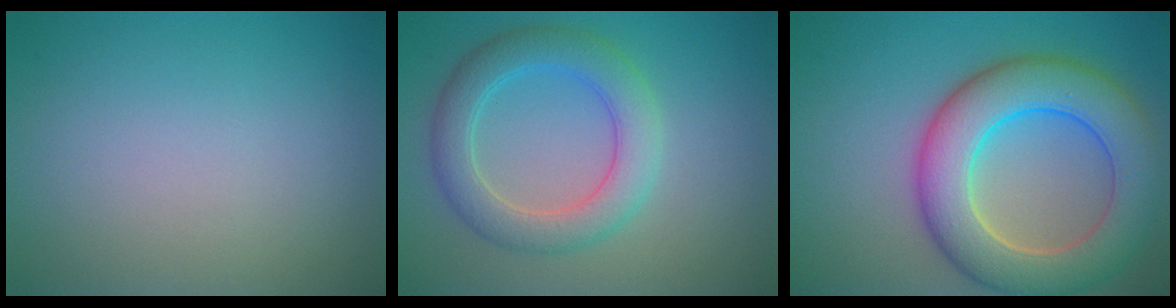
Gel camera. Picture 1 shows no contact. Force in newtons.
{"total": 4.8, "press": 4.8, "slide": 0.2}
{"total": 9.5, "press": 9.5, "slide": 0.8}